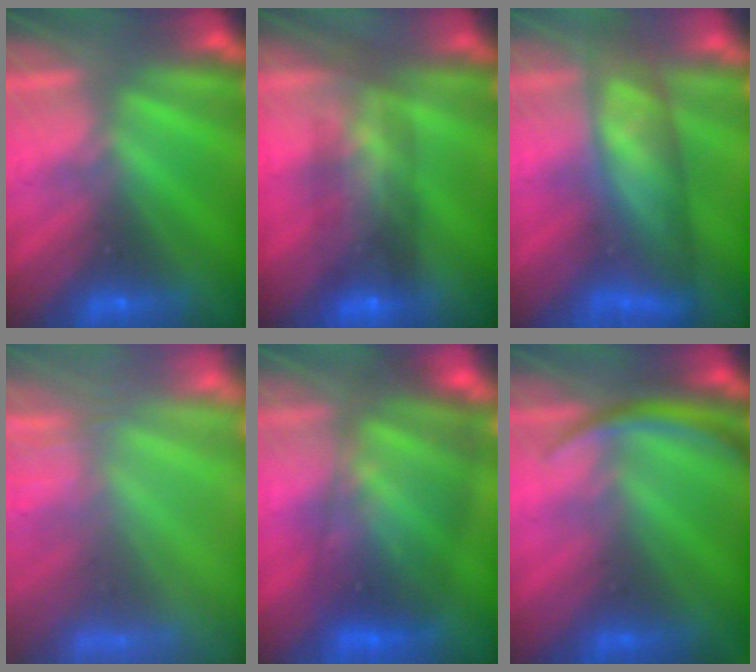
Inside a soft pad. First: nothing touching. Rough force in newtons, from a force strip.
{"total": 6.9}
{"total": 14.6}
{"total": 8.3}
{"total": 7.1}
{"total": 2.9}